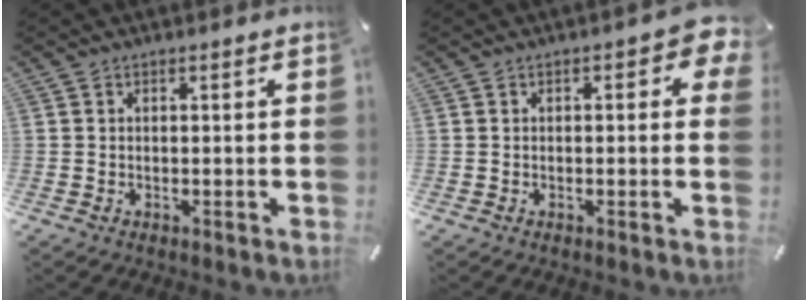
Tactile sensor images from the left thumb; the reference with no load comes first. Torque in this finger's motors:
{"motor_torque": [0.59, 0.12, 0.04, -0.20, 0.07]}